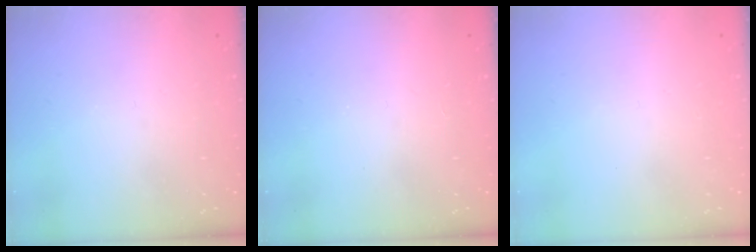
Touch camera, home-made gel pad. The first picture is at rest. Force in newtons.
{"total": 2.8, "press": 2.8, "slide": 0.4}
{"total": 1.6, "press": 1.6, "slide": 0.1}